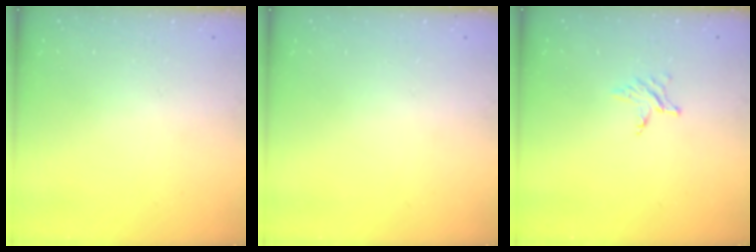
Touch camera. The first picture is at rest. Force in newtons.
{"total": 0.0}
{"total": 2.8, "press": 2.7, "slide": 0.4}